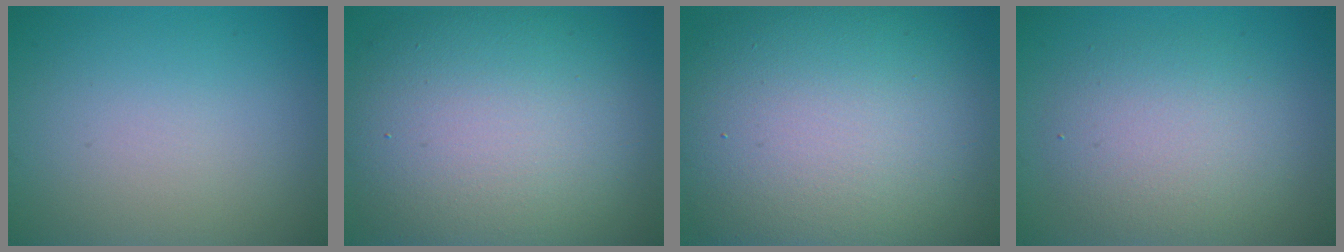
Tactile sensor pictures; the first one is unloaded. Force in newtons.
{"total": 12.9, "press": 12.9, "slide": 0.8}
{"total": 15.5, "press": 15.5, "slide": 1.0}
{"total": 4.6, "press": 4.6, "slide": 0.2}